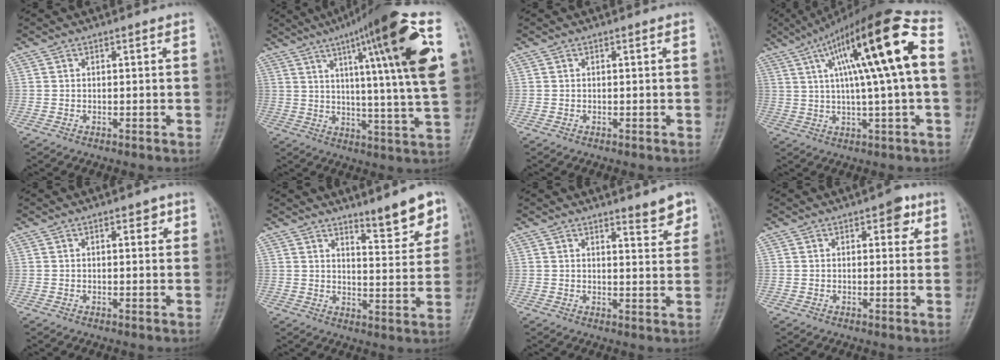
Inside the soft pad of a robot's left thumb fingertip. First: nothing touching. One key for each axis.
{"total": 22.6, "fx": 9.3, "fy": 2.0, "fz": 20.5, "tx": -0.280, "ty": -0.024, "tz": 0.127}
{"total": 0.0}
{"total": 20.0, "fx": 4.2, "fy": 3.0, "fz": 19.3, "tx": -0.326, "ty": 0.037, "tz": 0.061}
{"total": 2.8, "fx": 1.1, "fy": 1.3, "fz": 2.1, "tx": -0.016, "ty": 0.000, "tz": 0.011}
{"total": 8.0, "fx": 5.8, "fy": 1.9, "fz": 5.2, "tx": -0.055, "ty": -0.047, "tz": 0.086}
{"total": 4.2, "fx": 3.2, "fy": 1.0, "fz": 2.4, "tx": -0.016, "ty": -0.026, "tz": 0.042}
{"total": 4.0, "fx": 1.8, "fy": 2.1, "fz": 2.8, "tx": -0.014, "ty": -0.001, "tz": 0.015}